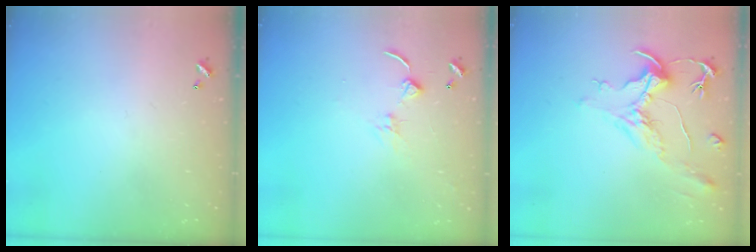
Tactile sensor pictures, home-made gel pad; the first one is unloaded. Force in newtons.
{"total": 1.4, "press": 1.3, "slide": 0.3}
{"total": 2.2, "press": 1.7, "slide": 1.4}